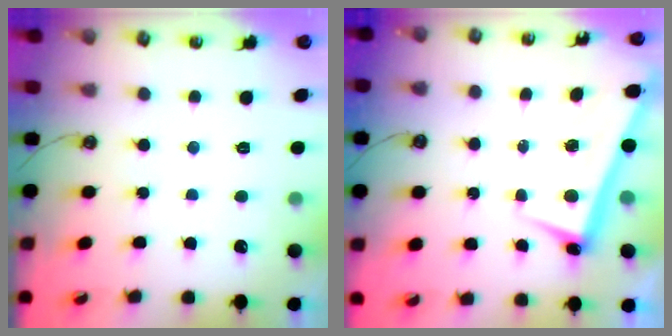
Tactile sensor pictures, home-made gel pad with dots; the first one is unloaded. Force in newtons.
{"total": 2.5, "press": 2.4, "slide": 0.7}